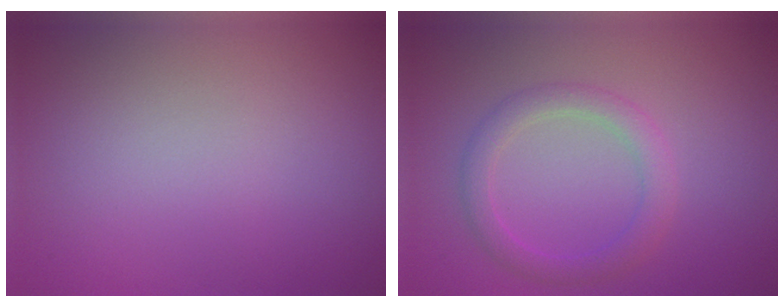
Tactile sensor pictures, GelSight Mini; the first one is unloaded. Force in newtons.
{"total": 2.6, "press": 2.6, "slide": 0.2}